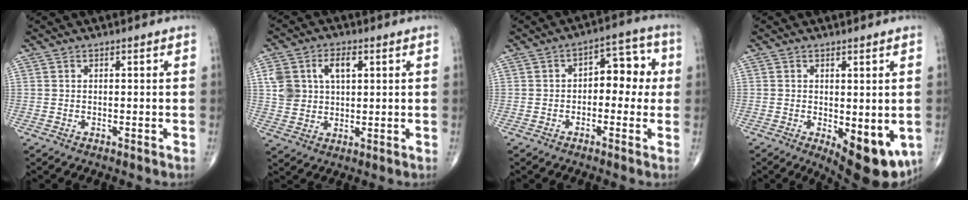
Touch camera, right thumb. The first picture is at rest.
{"total": 8.9, "force": [2.8, 6.0, 6.0], "torque": [-0.096, 0.002, 0.055]}
{"total": 8.1, "force": [0.0, 5.0, 6.4], "torque": [-0.042, 0.032, -0.010]}
{"total": 10.6, "force": [-2.6, 4.5, 9.2], "torque": [-0.102, -0.021, -0.021]}